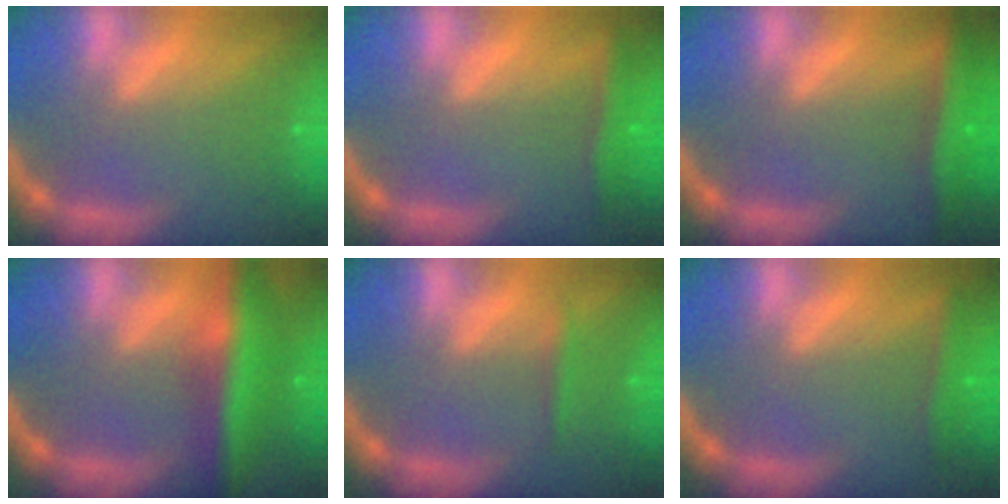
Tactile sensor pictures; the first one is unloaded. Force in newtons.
{"total": 2.9}
{"total": 5.0}
{"total": 8.0}
{"total": 1.4}
{"total": 2.4}